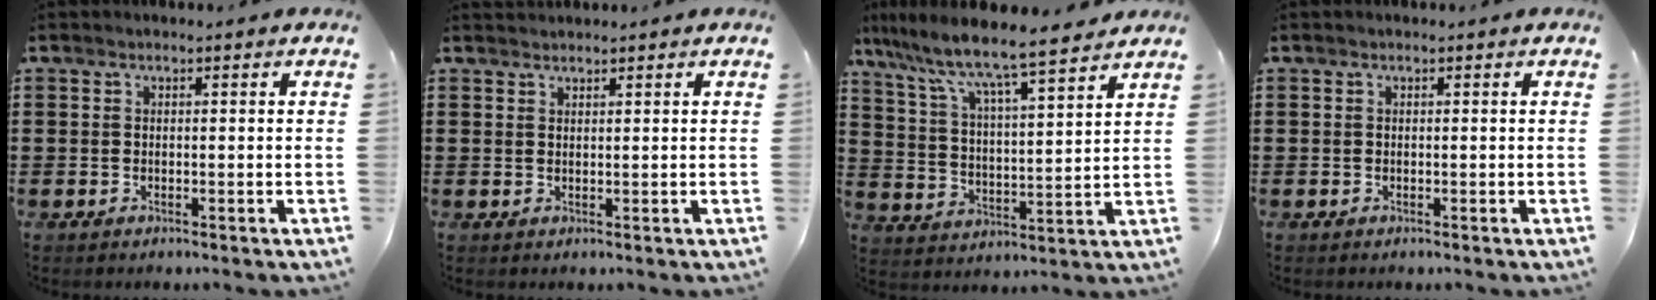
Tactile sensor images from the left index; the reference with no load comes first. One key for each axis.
{"total": 1.0, "fx": 1.0, "fy": 0.1, "fz": 0.1, "tx": -0.003, "ty": -0.001, "tz": 0.021}
{"total": 7.2, "fx": 6.4, "fy": 0.2, "fz": 3.3, "tx": -0.091, "ty": -0.044, "tz": 0.104}
{"total": 0.0}